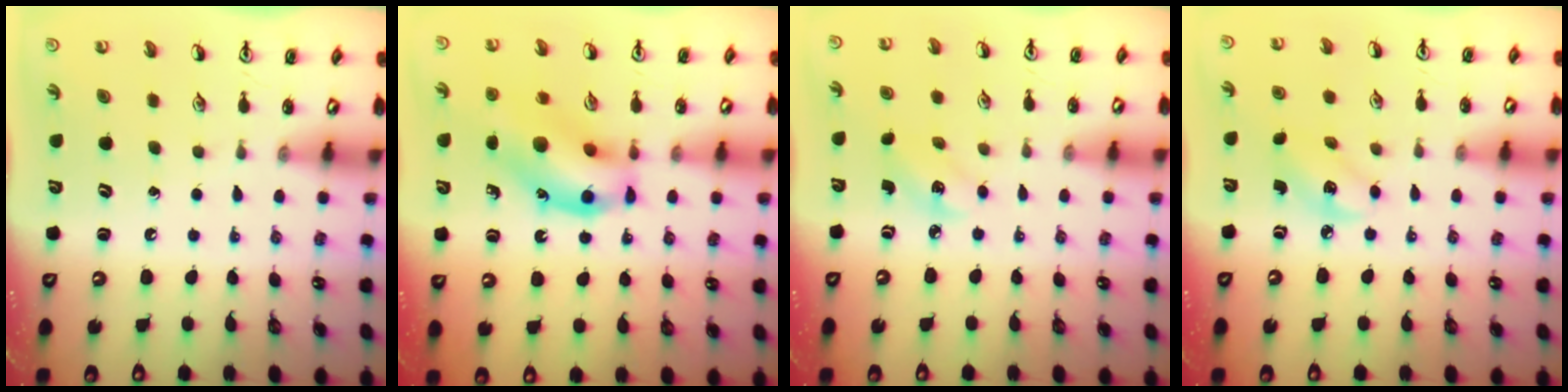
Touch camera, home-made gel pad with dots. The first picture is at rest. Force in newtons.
{"total": 14.9, "press": 14.7, "slide": 2.4}
{"total": 2.3, "press": 2.1, "slide": 0.8}
{"total": 2.8, "press": 2.7, "slide": 0.8}